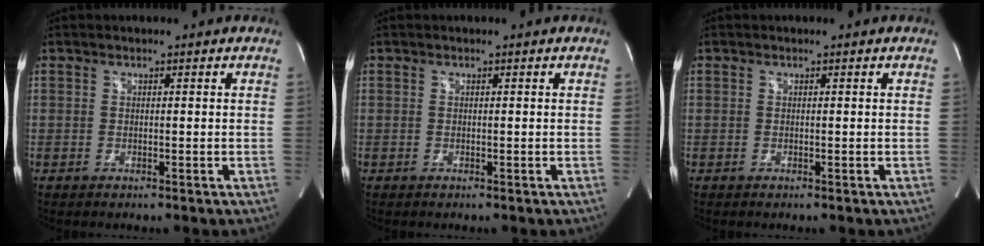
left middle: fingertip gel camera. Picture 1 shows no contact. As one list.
[{"total": 0.0}, {"total": 0.0}]